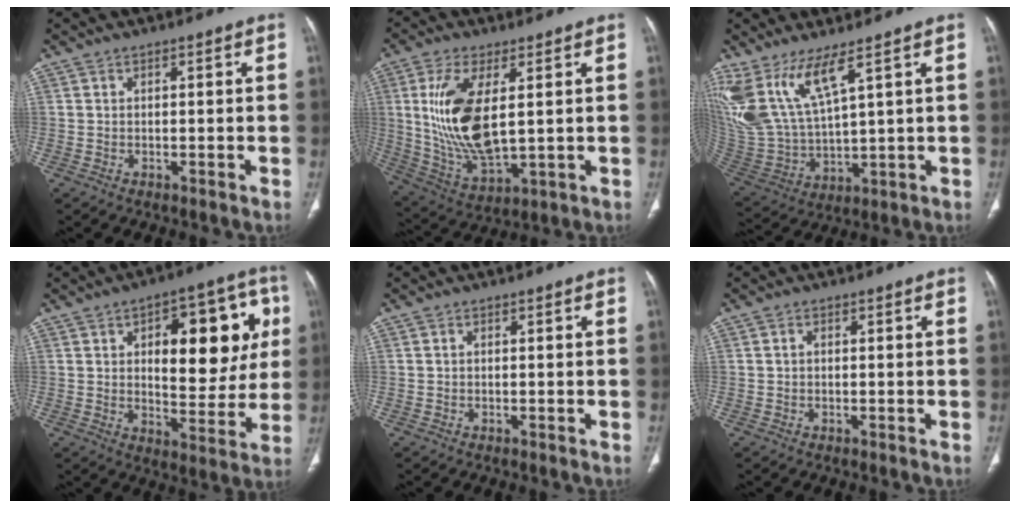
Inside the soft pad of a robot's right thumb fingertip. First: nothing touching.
{"total": 15.7, "force": [2.8, 6.8, 13.8], "torque": [-0.284, -0.023, 0.069]}
{"total": 14.2, "force": [8.6, 4.1, 10.5], "torque": [-0.233, -0.042, 0.197]}
{"total": 20.0, "force": [5.0, 9.6, 16.8], "torque": [-0.166, -0.003, 0.068]}
{"total": 0.0}
{"total": 0.7, "force": [0.0, 0.6, 0.4], "torque": [-0.008, 0.007, -0.001]}